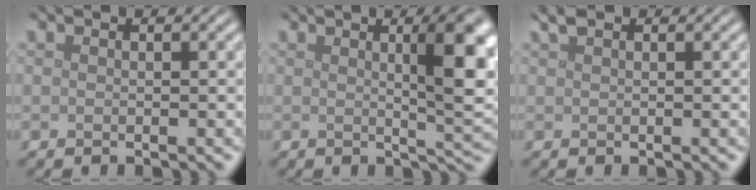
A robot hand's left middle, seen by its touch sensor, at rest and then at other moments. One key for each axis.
{"total": 7.2, "fx": 1.6, "fy": 1.7, "fz": 6.8, "tx": -0.074, "ty": 0.003, "tz": 0.026}
{"total": 1.1, "fx": 0.9, "fy": 0.3, "fz": 0.6, "tx": -0.012, "ty": 0.006, "tz": 0.018}